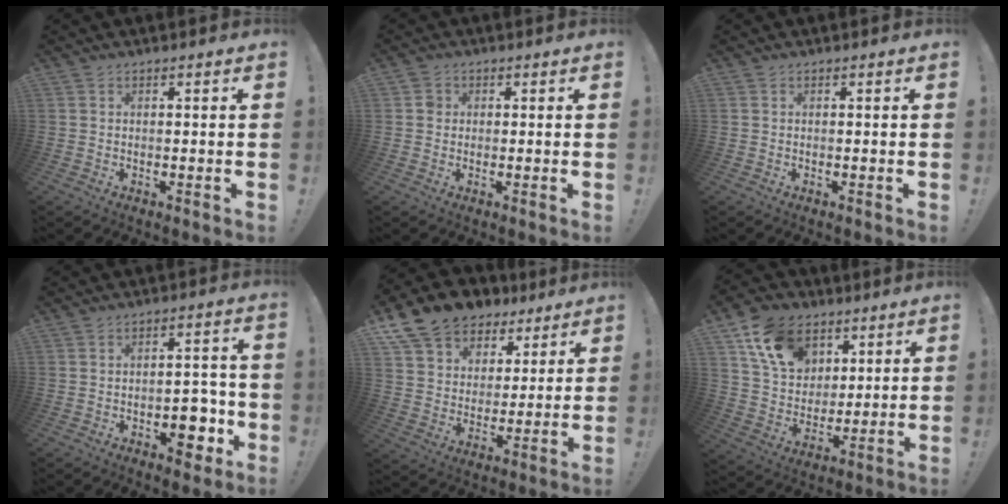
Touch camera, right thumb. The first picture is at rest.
{"total": 2.1, "force": [0.3, 2.0, 0.6], "torque": [0.002, 0.000, 0.002]}
{"total": 0.0}
{"total": 8.8, "force": [-3.4, 5.4, 6.0], "torque": [-0.048, 0.015, -0.055]}
{"total": 13.4, "force": [9.5, 8.8, 3.5], "torque": [-0.058, -0.070, 0.183]}
{"total": 15.7, "force": [8.0, 11.3, 7.3], "torque": [-0.130, -0.029, 0.158]}